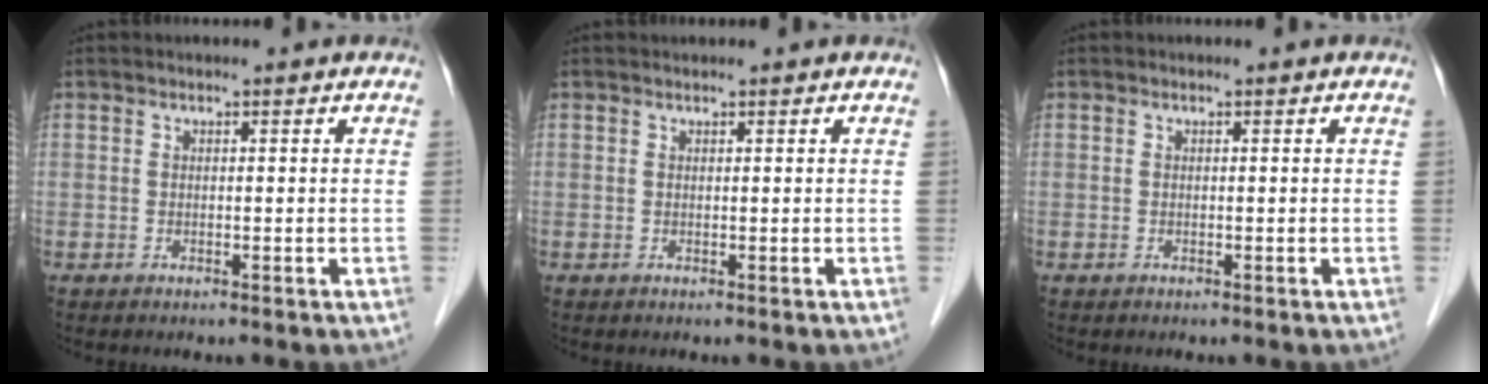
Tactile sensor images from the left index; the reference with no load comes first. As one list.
[{"total": 0.8, "force": [0.7, 0.0, 0.3], "torque": [-0.006, 0.013, 0.015]}, {"total": 0.0}]